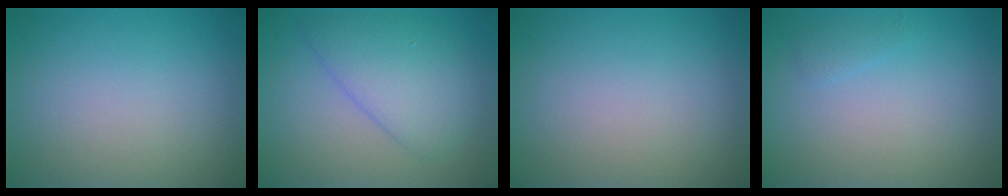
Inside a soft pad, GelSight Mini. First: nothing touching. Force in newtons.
{"total": 4.3, "press": 4.3, "slide": 0.3}
{"total": 0.0}
{"total": 0.8, "press": 0.8, "slide": 0.1}